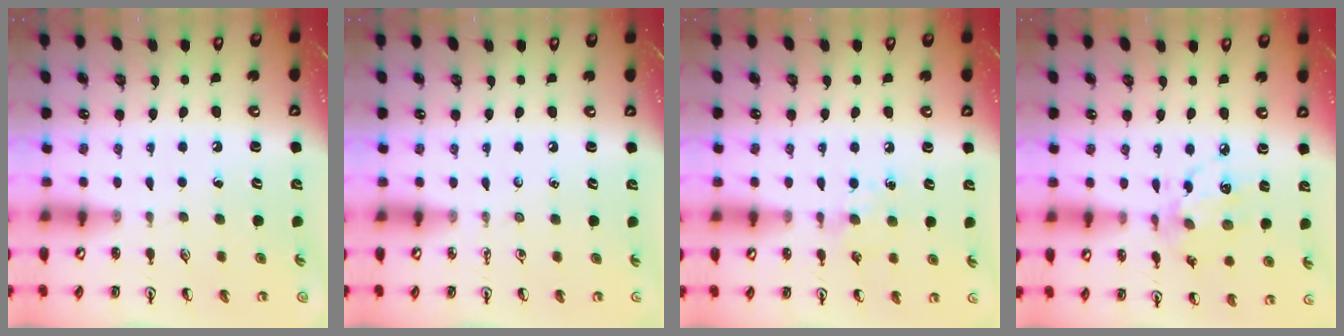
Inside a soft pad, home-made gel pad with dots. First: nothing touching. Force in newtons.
{"total": 0.0}
{"total": 7.3, "press": 7.2, "slide": 1.0}
{"total": 10.0, "press": 10.0, "slide": 0.5}